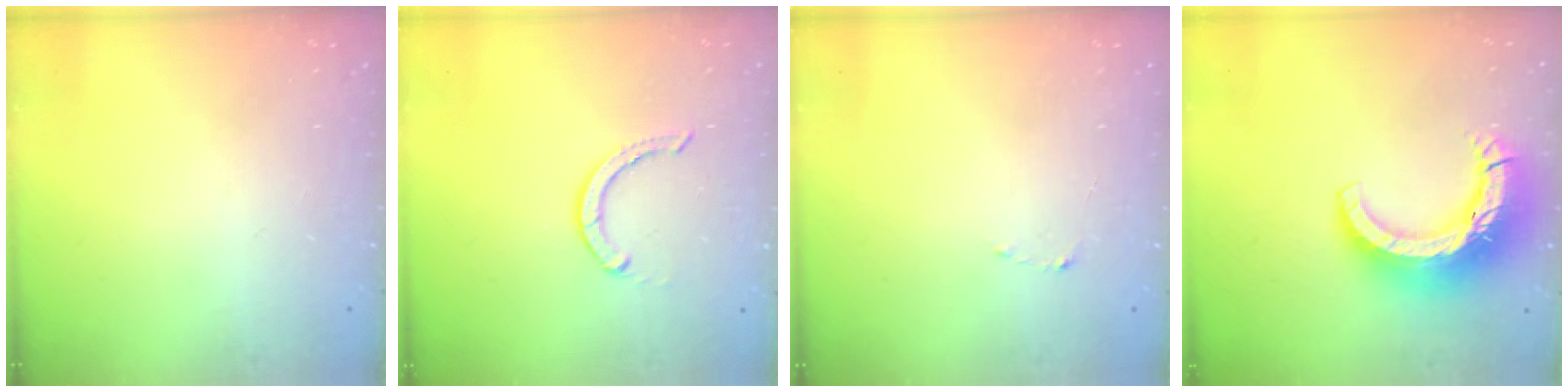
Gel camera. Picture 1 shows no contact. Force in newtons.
{"total": 2.9, "press": 2.9, "slide": 0.1}
{"total": 1.5, "press": 1.5, "slide": 0.2}
{"total": 16.1, "press": 16.0, "slide": 1.5}